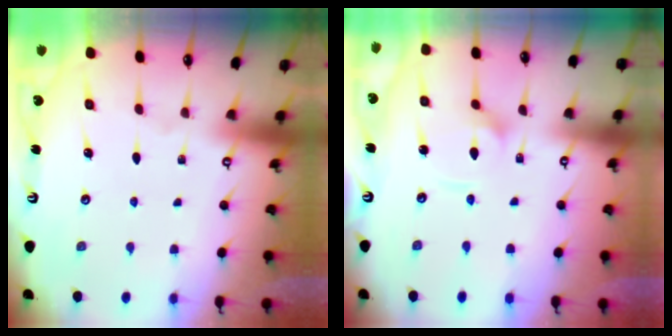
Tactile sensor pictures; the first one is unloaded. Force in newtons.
{"total": 2.7, "press": 2.7, "slide": 0.3}